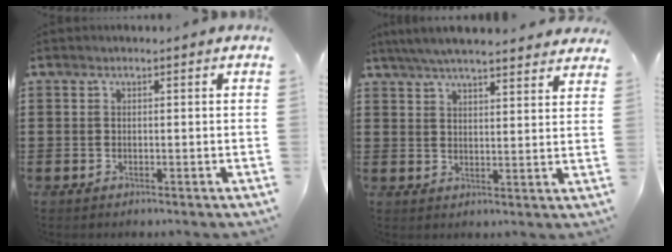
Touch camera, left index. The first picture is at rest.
{"total": 5.5, "force": [5.2, 0.2, 1.8], "torque": [-0.050, -0.015, 0.094]}